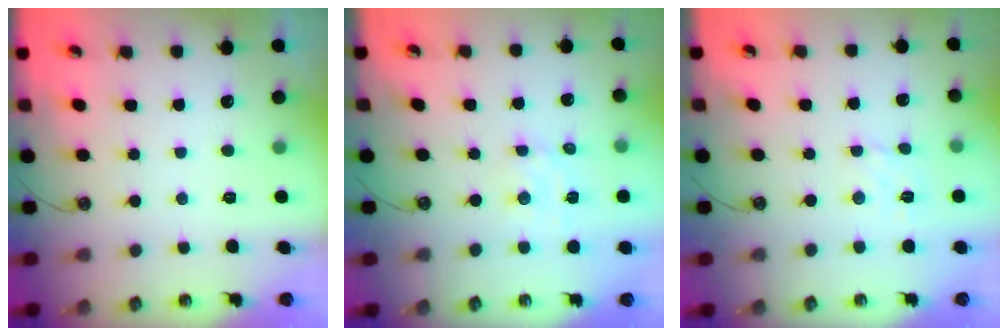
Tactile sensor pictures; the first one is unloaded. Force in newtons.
{"total": 3.5, "press": 3.4, "slide": 0.8}
{"total": 2.3, "press": 2.3, "slide": 0.5}